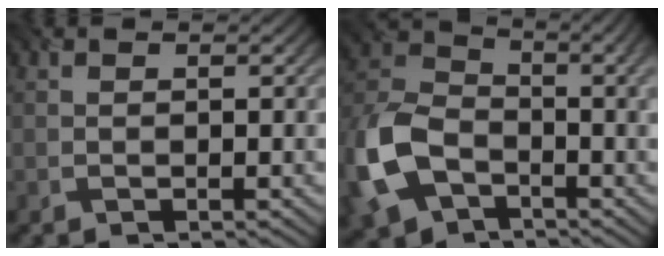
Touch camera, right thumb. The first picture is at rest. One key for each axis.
{"total": 13.5, "fx": -4.6, "fy": 8.6, "fz": 9.3, "tx": -0.231, "ty": -0.012, "tz": -0.098}